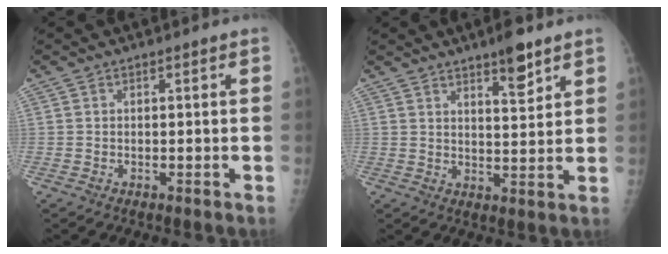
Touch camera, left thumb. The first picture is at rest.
{"total": 6.3, "force": [4.4, 1.6, 4.3], "torque": [-0.052, -0.031, 0.065]}